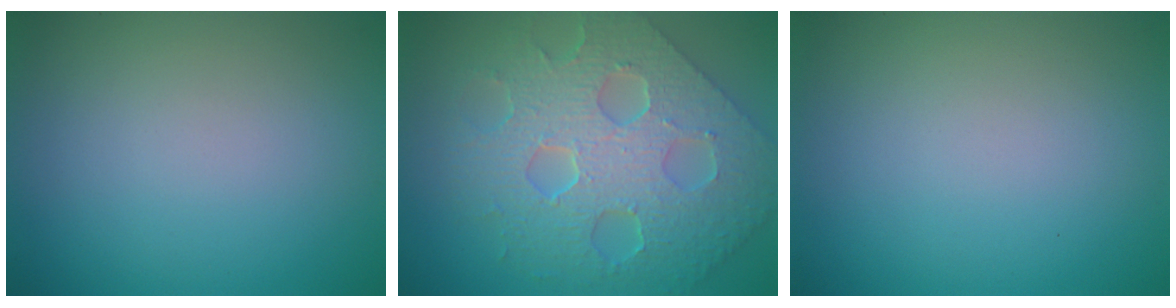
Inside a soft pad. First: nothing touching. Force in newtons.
{"total": 8.8, "press": 6.8, "slide": 5.6}
{"total": 0.0}